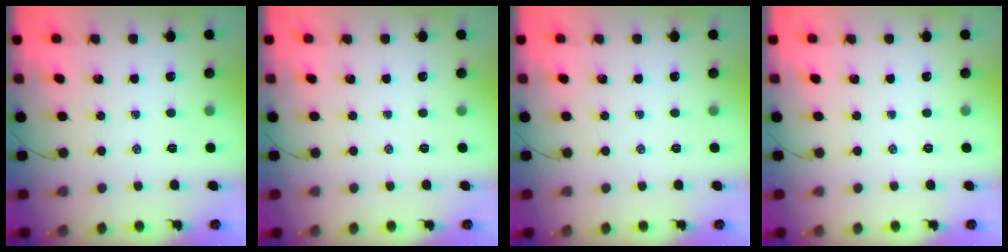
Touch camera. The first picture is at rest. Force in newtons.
{"total": 0.0}
{"total": 0.0}
{"total": 0.0}